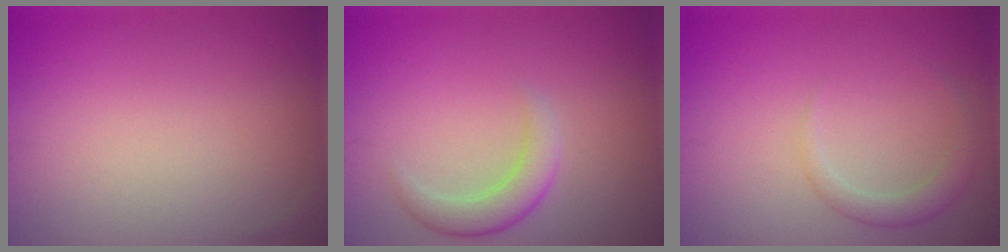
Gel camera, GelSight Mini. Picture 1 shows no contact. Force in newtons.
{"total": 2.6, "press": 2.6, "slide": 0.0}
{"total": 1.8, "press": 1.8, "slide": 0.1}